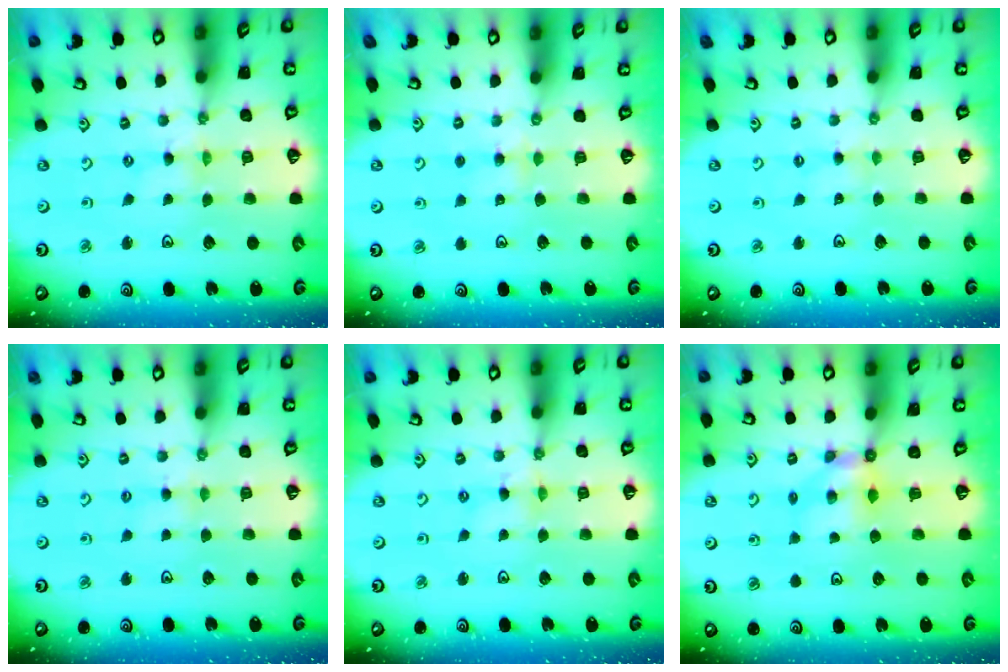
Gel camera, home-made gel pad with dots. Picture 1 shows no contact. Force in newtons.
{"total": 3.4, "press": 3.3, "slide": 0.4}
{"total": 1.7, "press": 1.7, "slide": 0.4}
{"total": 2.6, "press": 2.6, "slide": 0.4}
{"total": 2.5, "press": 2.5, "slide": 0.2}
{"total": 5.5, "press": 5.5, "slide": 0.1}